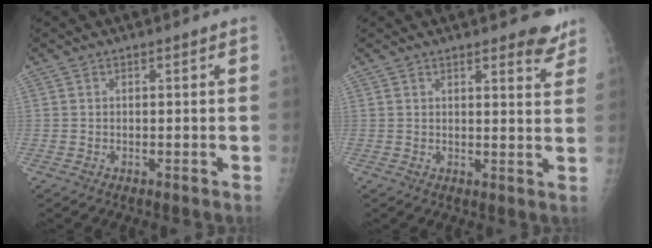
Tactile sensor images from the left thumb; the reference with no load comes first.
{"total": 5.4, "force": [4.3, 1.6, 2.8], "torque": [-0.012, -0.025, 0.045]}